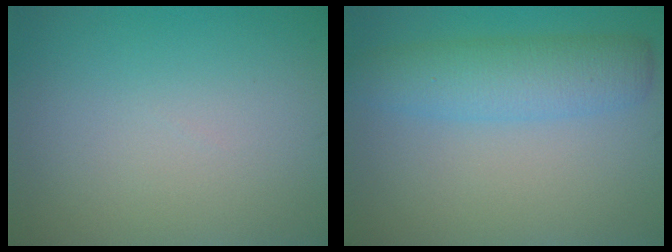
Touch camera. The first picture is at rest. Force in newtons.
{"total": 4.9, "press": 4.8, "slide": 0.1}